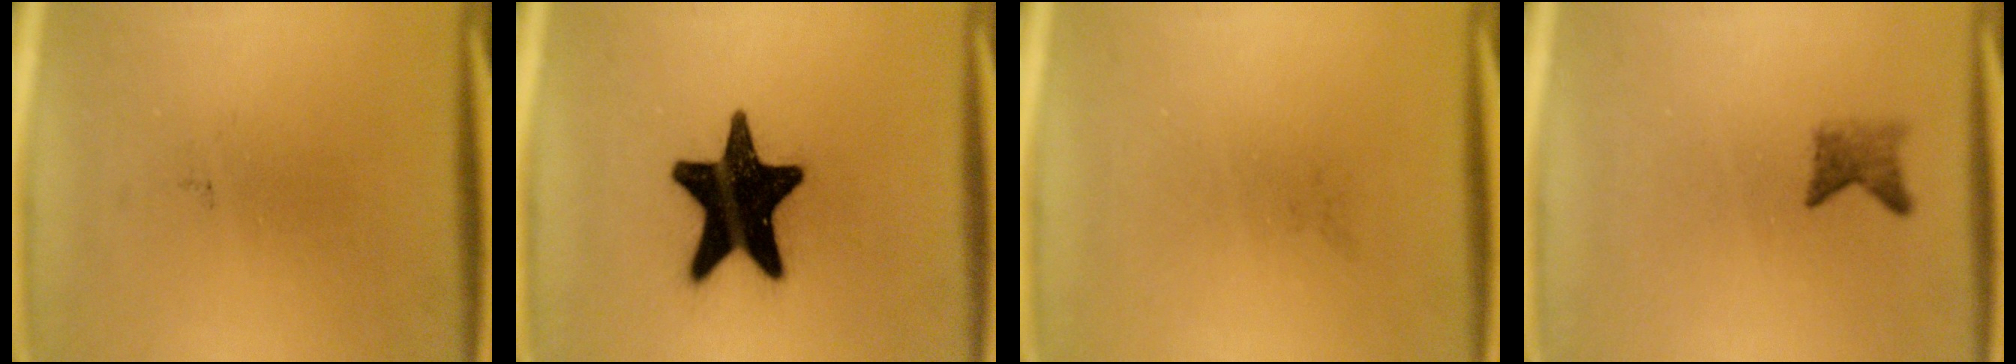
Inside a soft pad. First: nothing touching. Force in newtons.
{"total": 20.0}
{"total": 0.0}
{"total": 2.0}